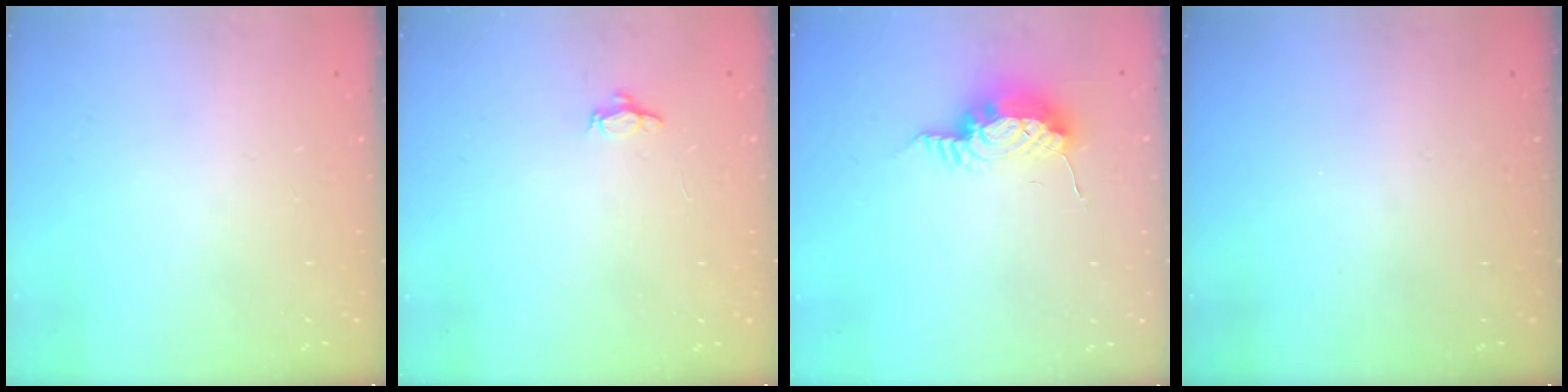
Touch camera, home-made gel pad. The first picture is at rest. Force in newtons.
{"total": 3.6, "press": 3.5, "slide": 0.3}
{"total": 8.9, "press": 8.7, "slide": 1.8}
{"total": 0.0}